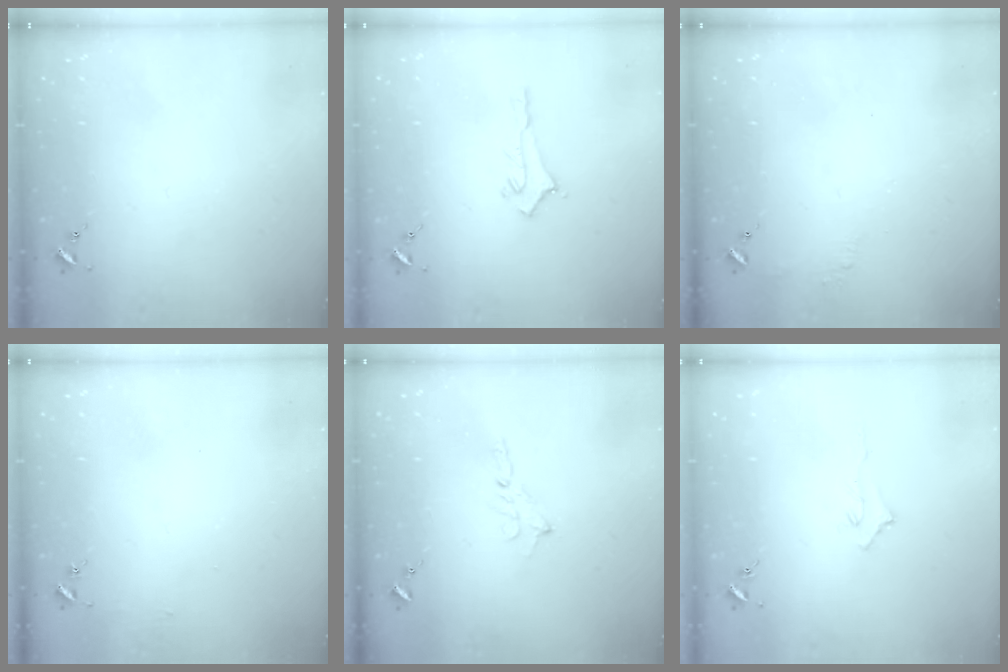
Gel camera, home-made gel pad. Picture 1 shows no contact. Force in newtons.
{"total": 2.8, "press": 2.8, "slide": 0.3}
{"total": 4.8, "press": 4.8, "slide": 0.4}
{"total": 2.5, "press": 2.5, "slide": 0.2}
{"total": 2.3, "press": 2.3, "slide": 0.2}
{"total": 2.9, "press": 2.9, "slide": 0.4}